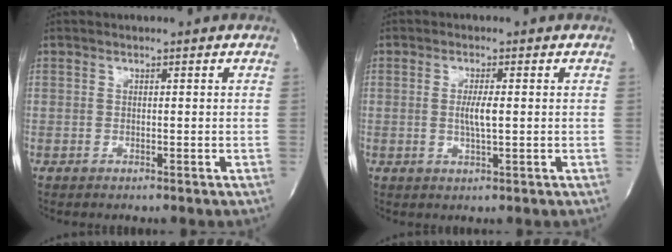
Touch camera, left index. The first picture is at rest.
{"total": 3.1, "force": [0.0, 0.2, 3.1], "torque": [-0.061, -0.003, 0.002]}